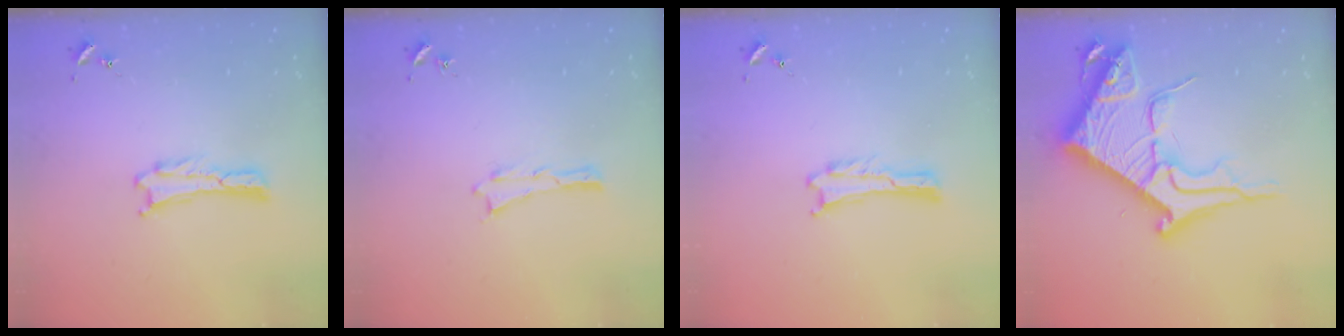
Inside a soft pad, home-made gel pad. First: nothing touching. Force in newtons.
{"total": 0.0}
{"total": 0.0}
{"total": 13.9, "press": 13.9, "slide": 1.5}